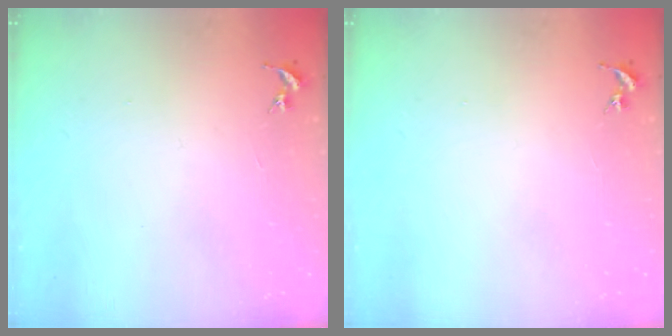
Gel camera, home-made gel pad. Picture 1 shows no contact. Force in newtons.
{"total": 0.0}